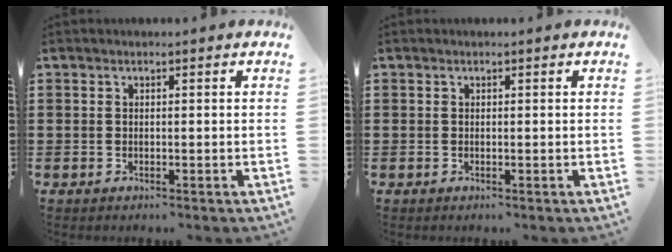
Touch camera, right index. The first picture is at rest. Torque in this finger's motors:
{"motor_torque": [-0.01, 0.01, 0.00, 0.00]}